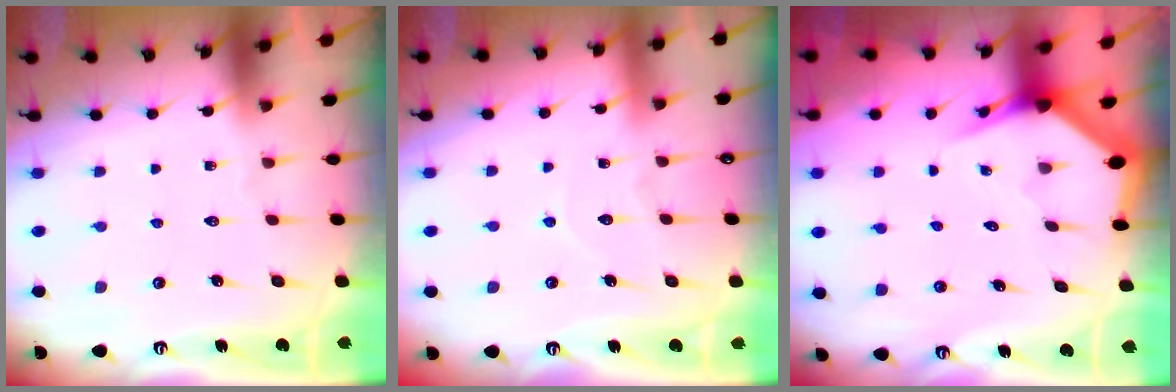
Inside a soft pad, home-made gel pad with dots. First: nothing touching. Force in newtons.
{"total": 5.5, "press": 5.4, "slide": 0.5}
{"total": 3.3, "press": 3.2, "slide": 0.5}